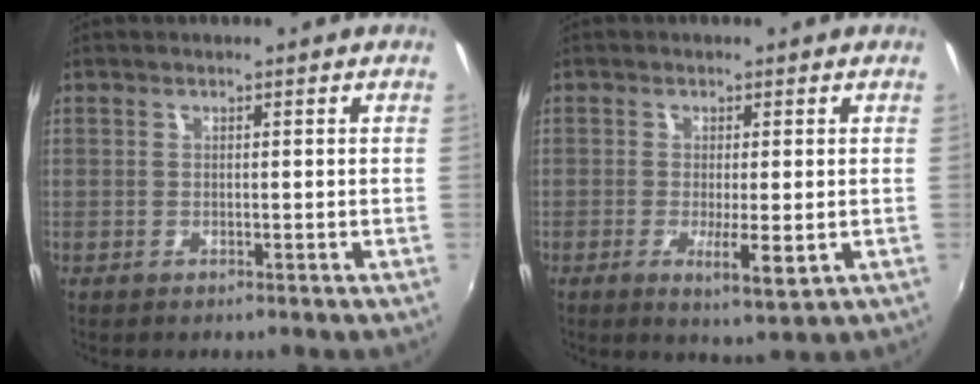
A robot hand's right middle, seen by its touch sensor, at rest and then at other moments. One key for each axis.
{"total": 4.6, "fx": -1.0, "fy": 0.8, "fz": 4.5, "tx": -0.085, "ty": -0.014, "tz": -0.015}